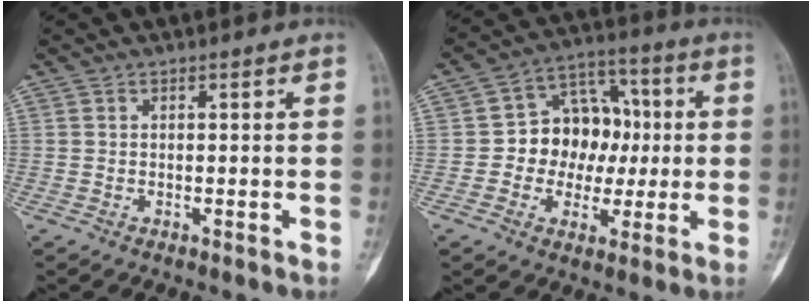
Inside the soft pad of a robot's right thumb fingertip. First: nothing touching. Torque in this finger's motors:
{"motor_torque": [0.04, 0.06, 0.14, -0.12, 0.14]}